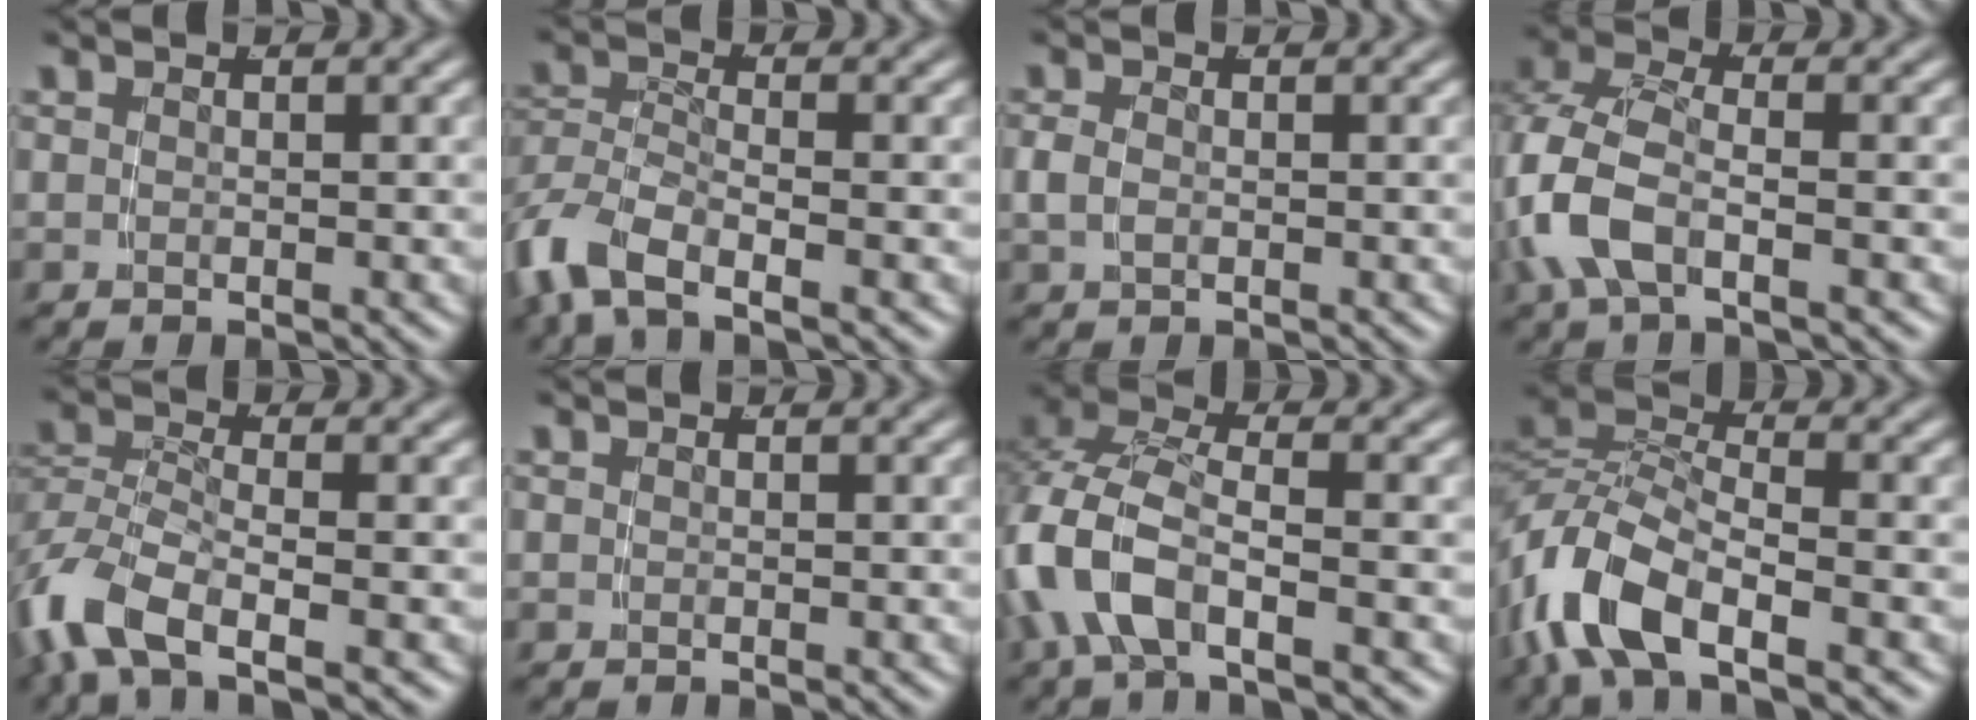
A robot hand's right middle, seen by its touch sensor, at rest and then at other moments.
{"total": 4.3, "force": [-2.8, 1.7, 2.7], "torque": [-0.082, -0.022, -0.042]}
{"total": 1.4, "force": [-0.3, 0.9, 1.0], "torque": [-0.027, -0.006, 0.002]}
{"total": 5.3, "force": [-0.9, 3.3, 4.1], "torque": [-0.122, -0.020, -0.011]}
{"total": 4.7, "force": [-2.7, 1.8, 3.3], "torque": [-0.096, -0.021, -0.038]}
{"total": 0.0}
{"total": 6.4, "force": [-1.2, 4.0, 4.9], "torque": [-0.148, -0.026, -0.008]}
{"total": 6.6, "force": [-2.1, 3.7, 5.0], "torque": [-0.128, -0.022, -0.032]}